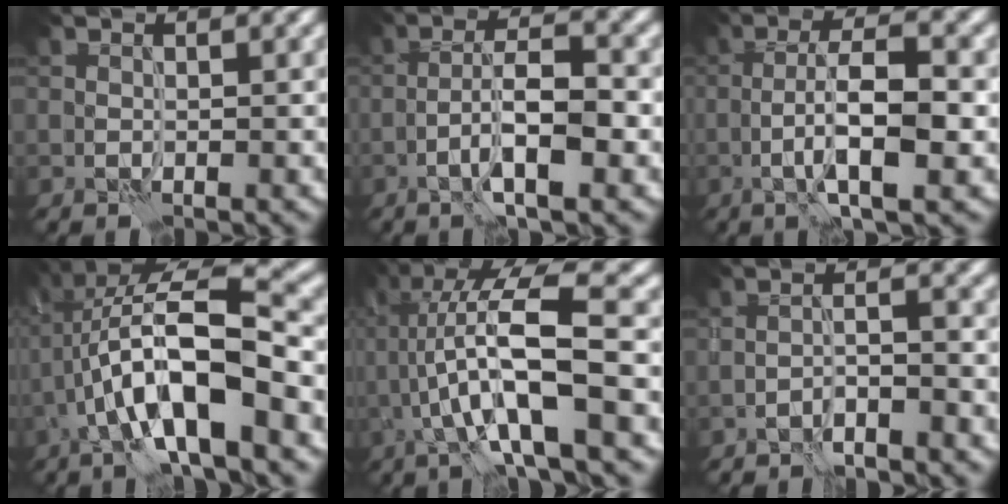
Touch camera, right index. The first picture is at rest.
{"total": 5.4, "force": [-2.0, 1.2, 4.8], "torque": [-0.089, 0.012, -0.039]}
{"total": 6.4, "force": [-1.6, 1.4, 6.0], "torque": [-0.106, 0.011, -0.032]}
{"total": 10.5, "force": [-3.0, 3.1, 9.6], "torque": [-0.178, 0.020, -0.055]}
{"total": 10.3, "force": [-1.0, 2.3, 10.0], "torque": [-0.186, 0.025, -0.019]}
{"total": 2.3, "force": [-1.9, 0.1, 1.2], "torque": [-0.020, 0.010, -0.040]}